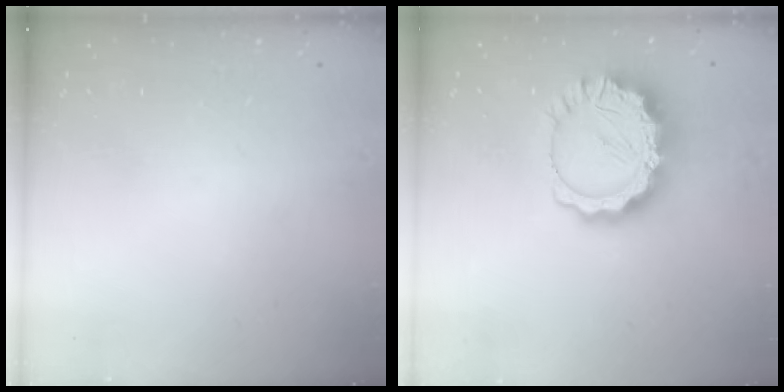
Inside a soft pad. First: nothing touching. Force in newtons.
{"total": 12.5, "press": 12.5, "slide": 1.1}